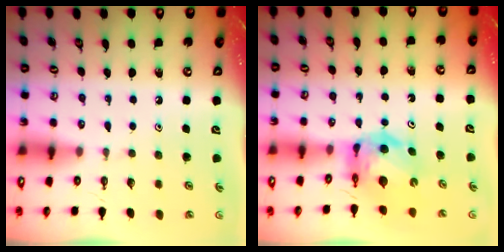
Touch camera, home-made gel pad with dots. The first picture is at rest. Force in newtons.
{"total": 6.3, "press": 6.3, "slide": 0.7}